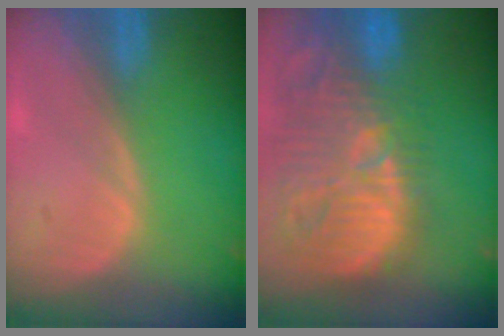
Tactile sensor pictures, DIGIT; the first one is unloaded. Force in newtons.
{"total": 15.3, "press": 13.2, "slide": 7.6}